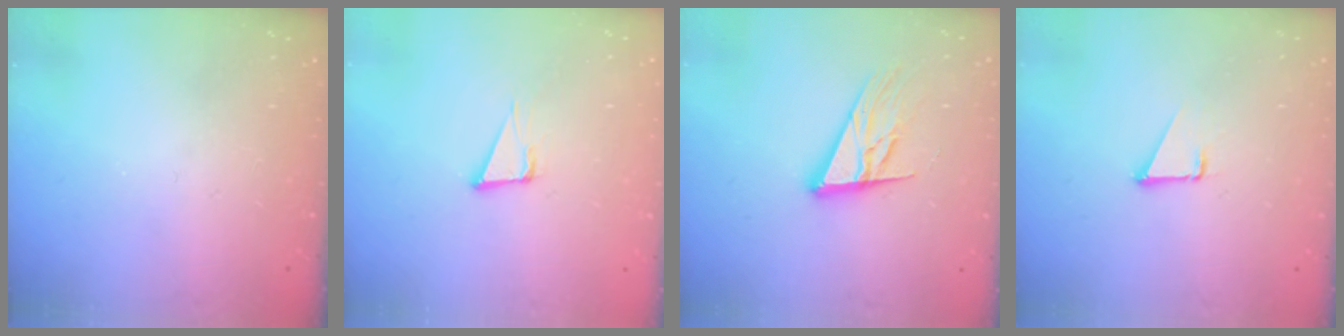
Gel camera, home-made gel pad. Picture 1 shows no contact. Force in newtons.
{"total": 5.7, "press": 4.6, "slide": 3.2}
{"total": 14.7, "press": 14.1, "slide": 4.0}
{"total": 1.7, "press": 1.7, "slide": 0.1}